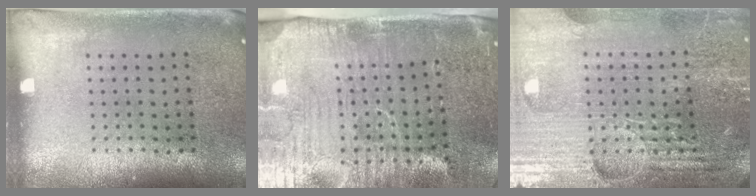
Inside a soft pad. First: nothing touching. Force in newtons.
{"total": 5.2, "press": 4.4, "slide": 2.8}
{"total": 5.1, "press": 4.8, "slide": 1.9}